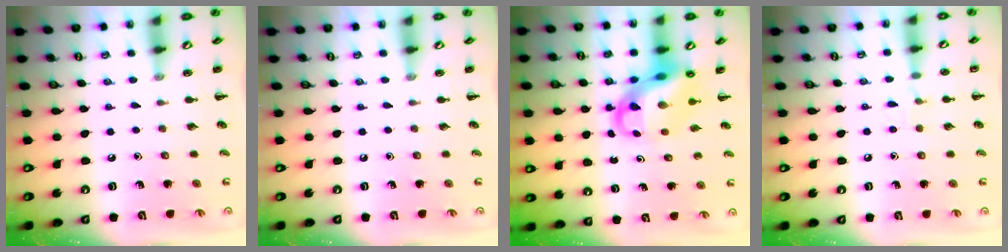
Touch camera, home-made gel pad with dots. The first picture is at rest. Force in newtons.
{"total": 0.0}
{"total": 10.0, "press": 9.6, "slide": 2.7}
{"total": 5.7, "press": 5.4, "slide": 1.9}